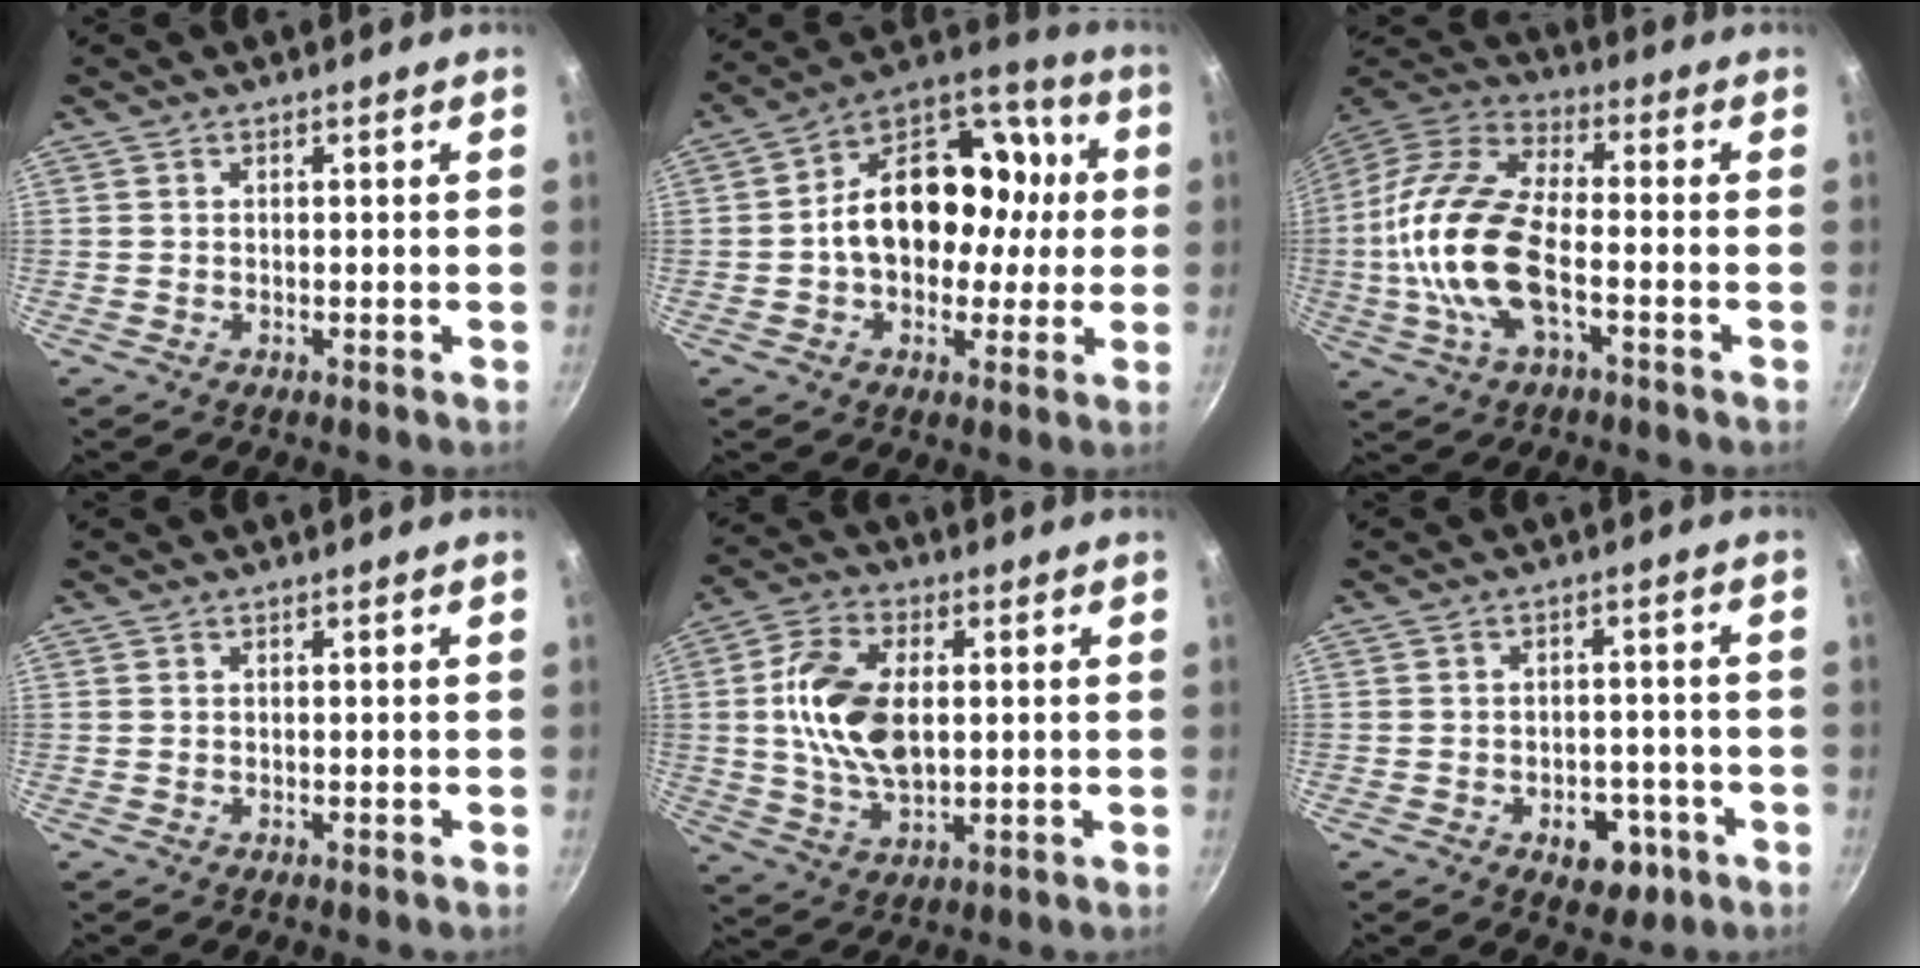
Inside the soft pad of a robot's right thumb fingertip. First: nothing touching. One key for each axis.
{"total": 20.0, "fx": 0.5, "fy": 13.6, "fz": 14.7, "tx": -0.178, "ty": 0.046, "tz": 0.003}
{"total": 19.2, "fx": -3.5, "fy": 9.0, "fz": 16.6, "tx": -0.357, "ty": 0.025, "tz": -0.067}
{"total": 0.0}
{"total": 14.4, "fx": 1.2, "fy": 8.3, "fz": 11.7, "tx": -0.221, "ty": 0.004, "tz": 0.025}
{"total": 6.8, "fx": -3.1, "fy": 4.4, "fz": 4.2, "tx": -0.030, "ty": 0.022, "tz": -0.038}